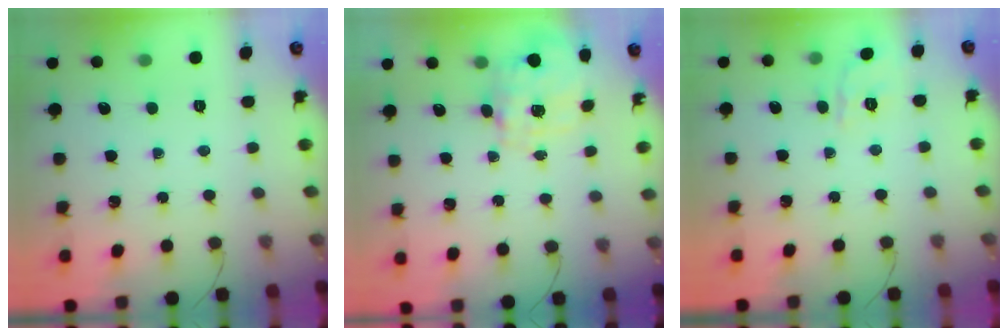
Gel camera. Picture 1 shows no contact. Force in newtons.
{"total": 9.5, "press": 9.5, "slide": 0.6}
{"total": 6.9, "press": 6.9, "slide": 1.1}